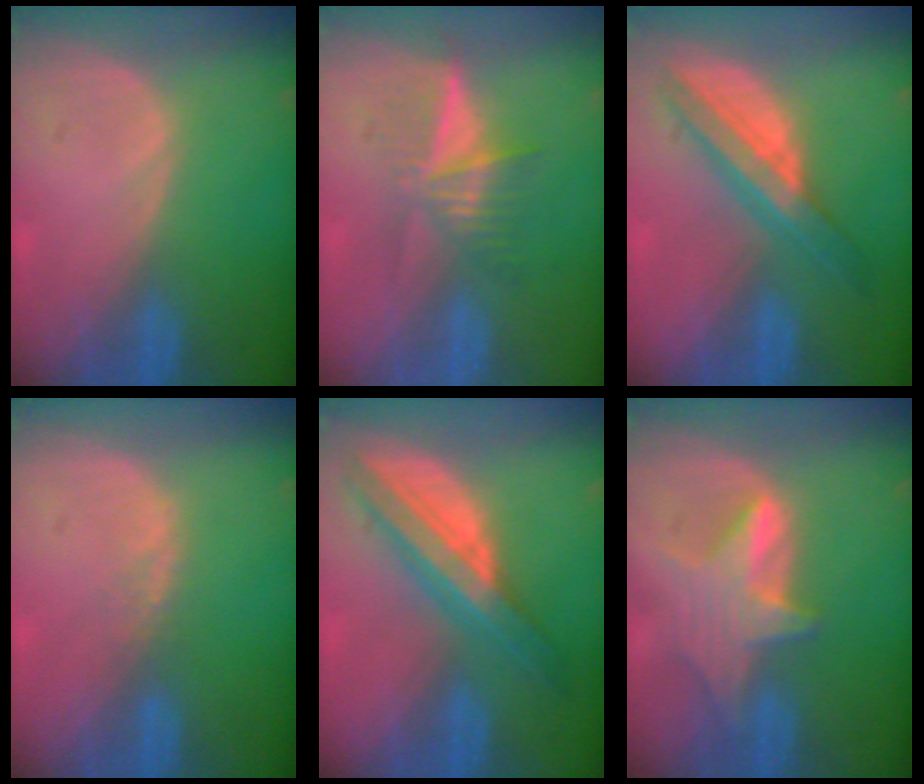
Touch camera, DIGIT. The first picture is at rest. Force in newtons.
{"total": 6.4, "press": 5.5, "slide": 3.3}
{"total": 6.9, "press": 6.9, "slide": 0.2}
{"total": 1.0, "press": 1.0, "slide": 0.2}
{"total": 8.4, "press": 8.4, "slide": 0.5}
{"total": 6.3, "press": 6.2, "slide": 0.8}